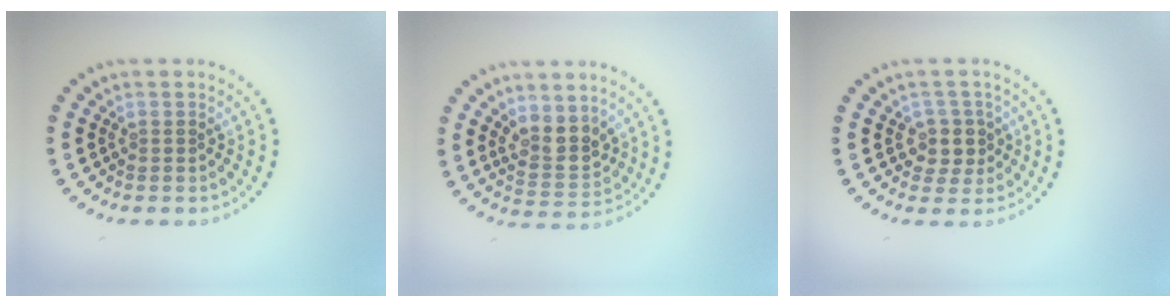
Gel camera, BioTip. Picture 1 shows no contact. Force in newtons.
{"total": 3.2, "press": 3.0, "slide": 1.3}
{"total": 2.5, "press": 2.2, "slide": 1.2}